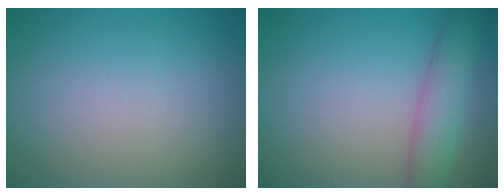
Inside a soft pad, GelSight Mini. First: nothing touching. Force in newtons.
{"total": 3.9, "press": 3.9, "slide": 0.1}